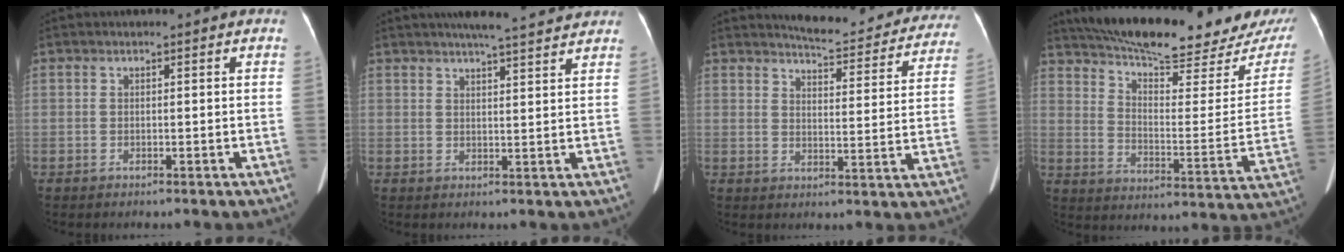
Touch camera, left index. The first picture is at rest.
{"total": 9.9, "force": [8.7, 0.8, 4.6], "torque": [-0.064, 0.017, 0.106]}
{"total": 16.7, "force": [15.6, 3.4, 4.9], "torque": [-0.044, -0.039, 0.172]}
{"total": 25.3, "force": [21.7, 3.8, 12.5], "torque": [-0.198, -0.048, 0.289]}